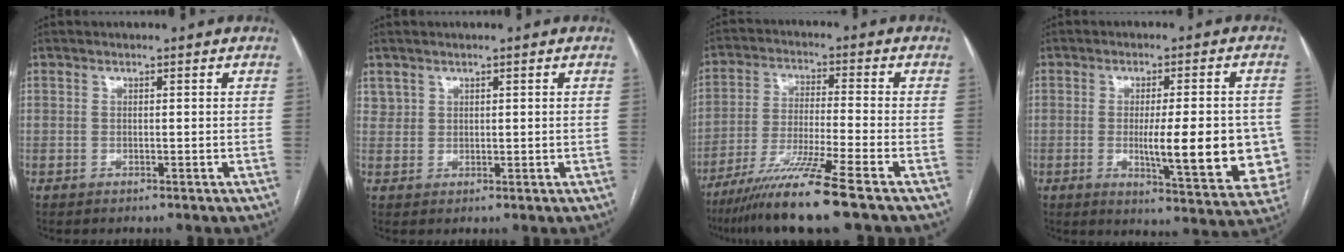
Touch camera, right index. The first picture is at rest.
{"total": 1.9, "force": [1.3, 1.3, 0.1], "torque": [0.007, 0.001, 0.023]}
{"total": 11.7, "force": [-8.4, -1.8, 7.9], "torque": [-0.145, -0.041, -0.150]}
{"total": 15.0, "force": [-2.0, 3.1, 14.6], "torque": [-0.165, -0.006, -0.015]}